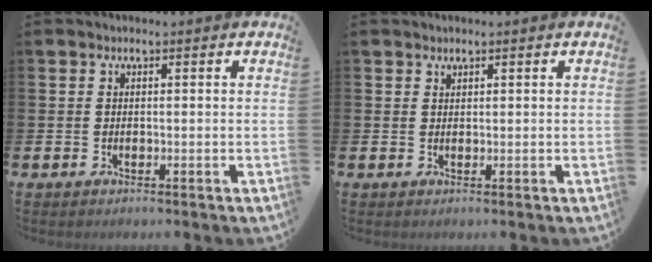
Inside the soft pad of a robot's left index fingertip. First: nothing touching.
{"total": 0.8, "force": [0.7, 0.2, 0.0], "torque": [0.007, -0.001, 0.012]}